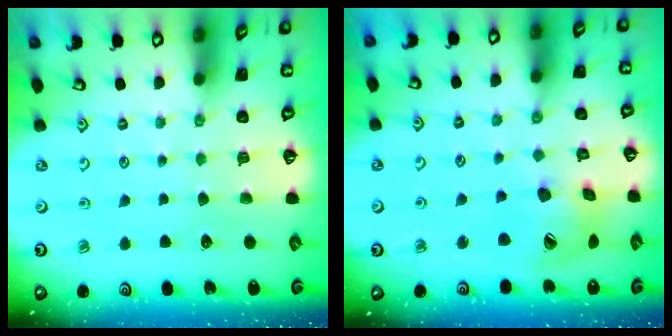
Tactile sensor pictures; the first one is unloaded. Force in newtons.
{"total": 15.5, "press": 15.3, "slide": 2.2}